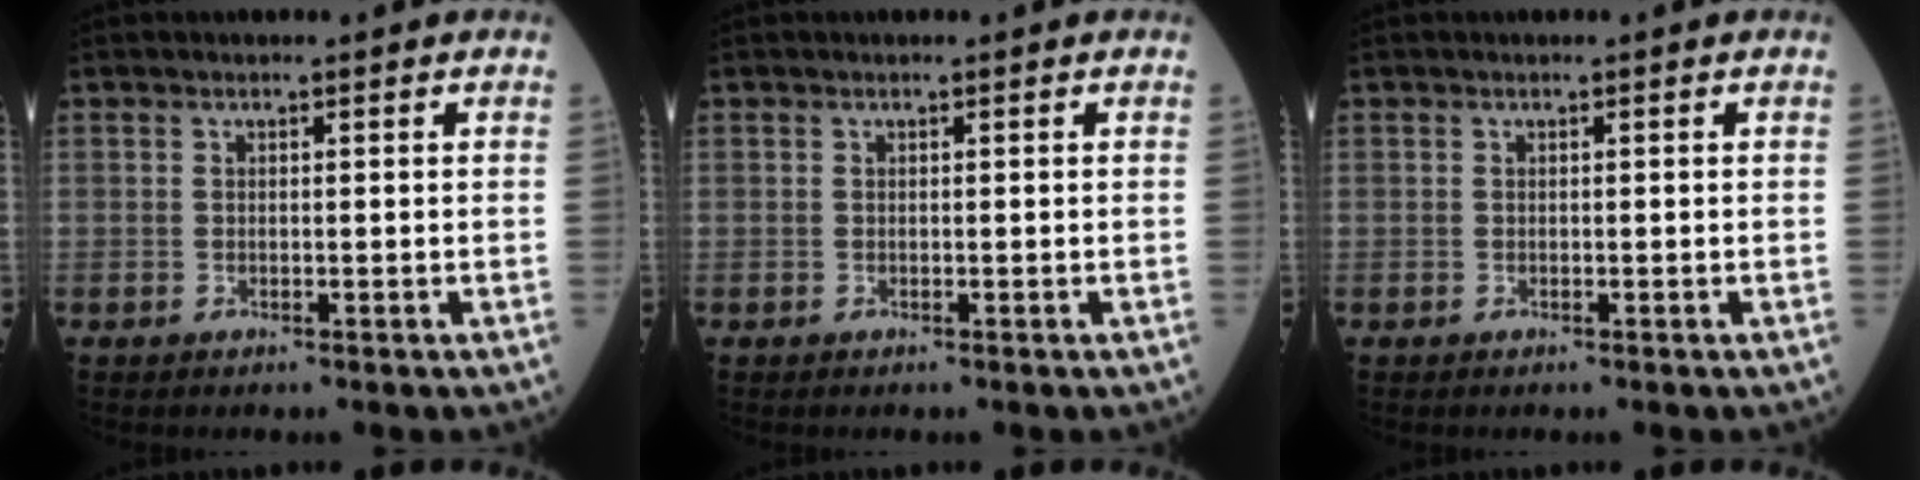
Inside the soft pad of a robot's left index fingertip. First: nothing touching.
{"total": 0.0}
{"total": 0.0}